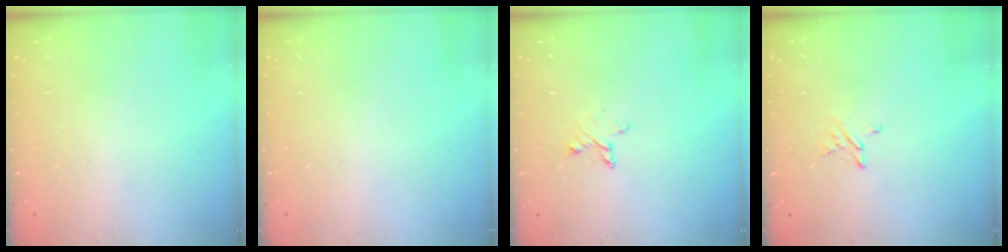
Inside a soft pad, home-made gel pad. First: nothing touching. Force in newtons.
{"total": 0.0}
{"total": 3.7, "press": 3.7, "slide": 0.3}
{"total": 2.3, "press": 2.2, "slide": 0.2}